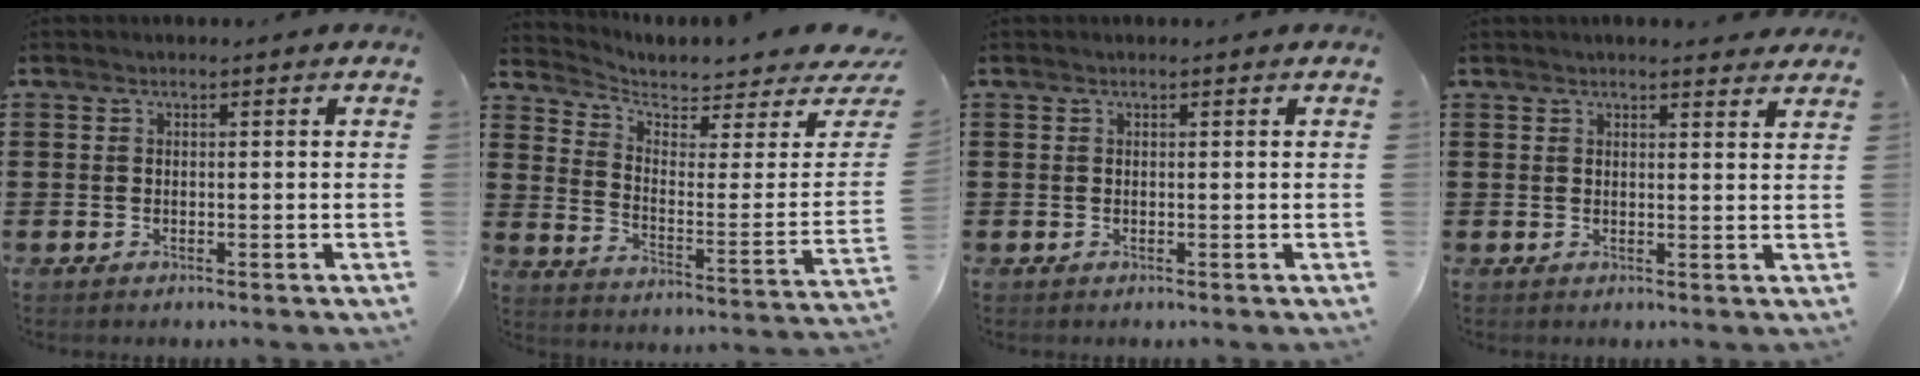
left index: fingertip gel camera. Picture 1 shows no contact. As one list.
[{"total": 4.5, "force": [4.1, 1.3, 1.4], "torque": [-0.047, -0.038, 0.069]}, {"total": 0.0}, {"total": 2.1, "force": [2.1, 0.1, 0.5], "torque": [-0.015, 0.001, 0.040]}]